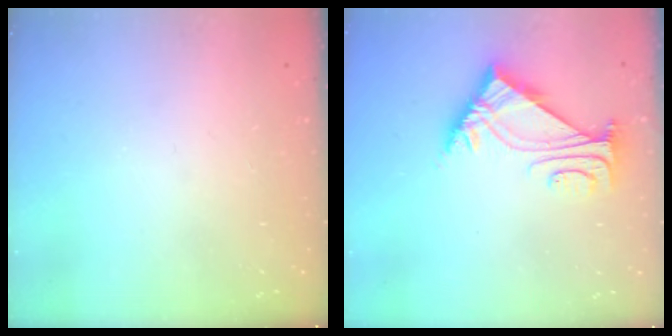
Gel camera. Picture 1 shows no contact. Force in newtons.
{"total": 5.5, "press": 5.3, "slide": 1.1}